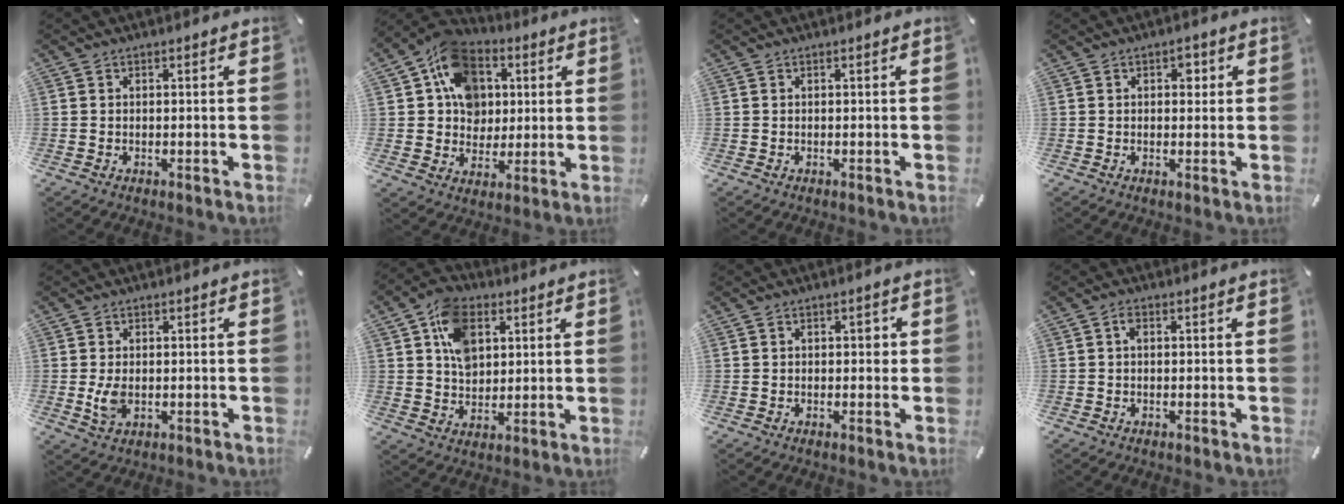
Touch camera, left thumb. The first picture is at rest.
{"total": 13.2, "force": [3.9, 11.5, 5.2], "torque": [-0.094, -0.018, 0.078]}
{"total": 0.0}
{"total": 2.5, "force": [0.8, 1.7, 1.6], "torque": [-0.011, -0.001, 0.006]}
{"total": 4.3, "force": [-0.3, 2.8, 3.2], "torque": [-0.070, -0.007, -0.009]}
{"total": 10.7, "force": [3.8, 8.1, 5.9], "torque": [-0.097, 0.006, 0.073]}
{"total": 1.9, "force": [0.2, 1.3, 1.4], "torque": [-0.021, 0.005, -0.003]}
{"total": 1.3, "force": [0.1, 0.7, 1.1], "torque": [-0.024, 0.005, 0.000]}